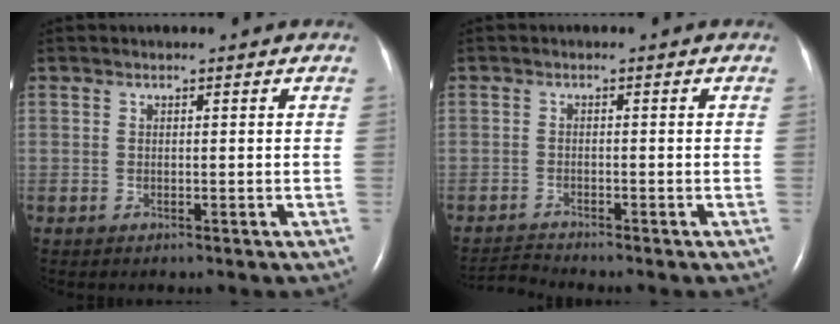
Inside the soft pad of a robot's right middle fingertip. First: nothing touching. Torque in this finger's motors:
{"motor_torque": [-0.44, -0.23, -0.15, -0.02]}